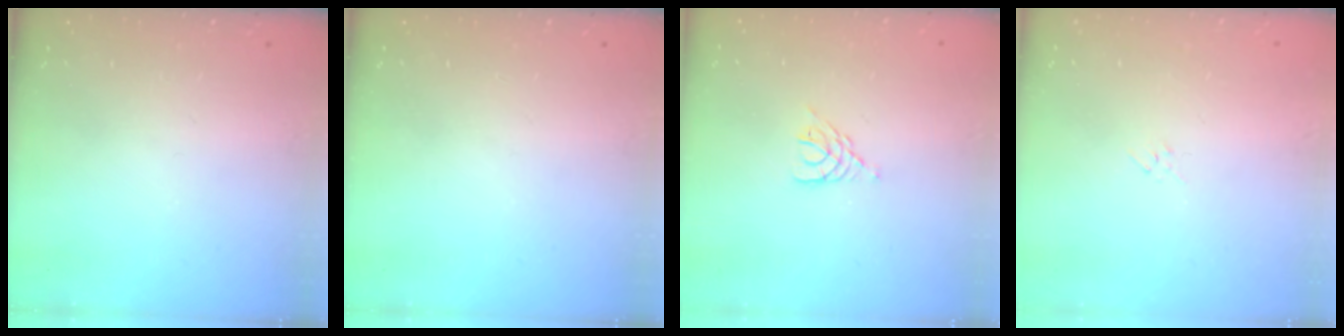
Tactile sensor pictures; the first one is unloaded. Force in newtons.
{"total": 0.0}
{"total": 3.1, "press": 3.0, "slide": 0.5}
{"total": 2.9, "press": 2.9, "slide": 0.6}